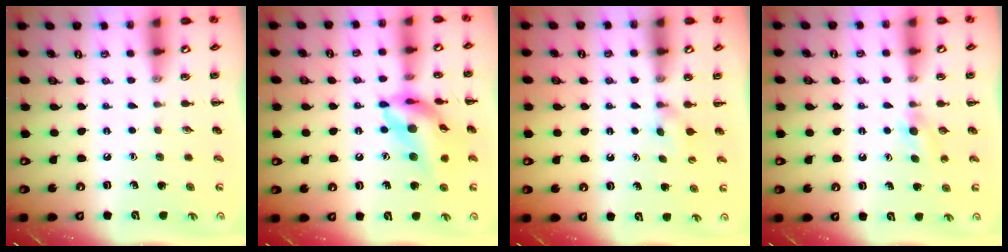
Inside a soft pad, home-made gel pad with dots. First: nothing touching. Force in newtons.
{"total": 16.3, "press": 16.0, "slide": 3.5}
{"total": 2.4, "press": 2.2, "slide": 1.0}
{"total": 3.8, "press": 3.5, "slide": 1.4}